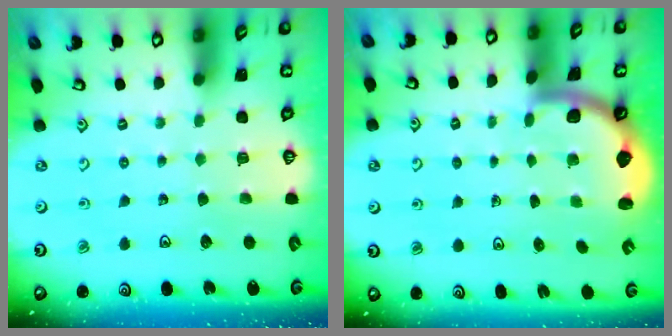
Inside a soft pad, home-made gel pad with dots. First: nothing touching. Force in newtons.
{"total": 1.8, "press": 1.8, "slide": 0.3}